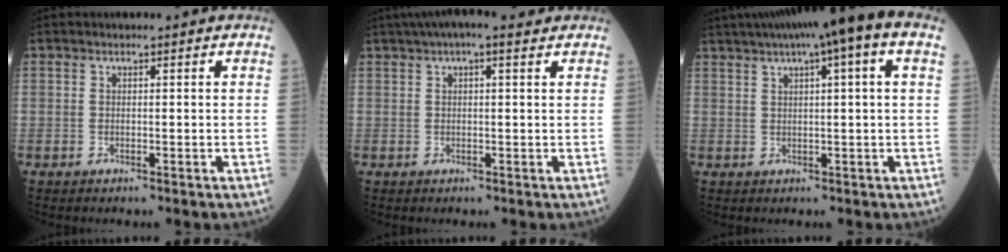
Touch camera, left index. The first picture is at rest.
{"total": 6.2, "force": [4.2, 1.4, 4.4], "torque": [-0.074, 0.035, 0.062]}
{"total": 12.9, "force": [7.4, 0.8, 10.6], "torque": [-0.174, 0.047, 0.101]}